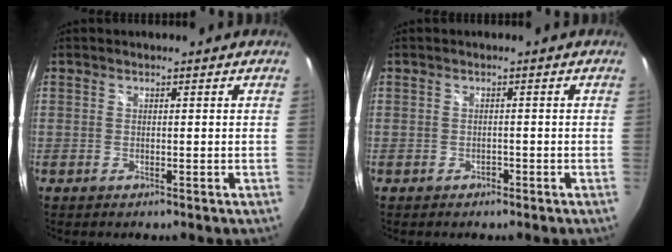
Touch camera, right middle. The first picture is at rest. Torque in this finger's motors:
{"motor_torque": [-0.84, 0.23, 0.00, -0.01]}